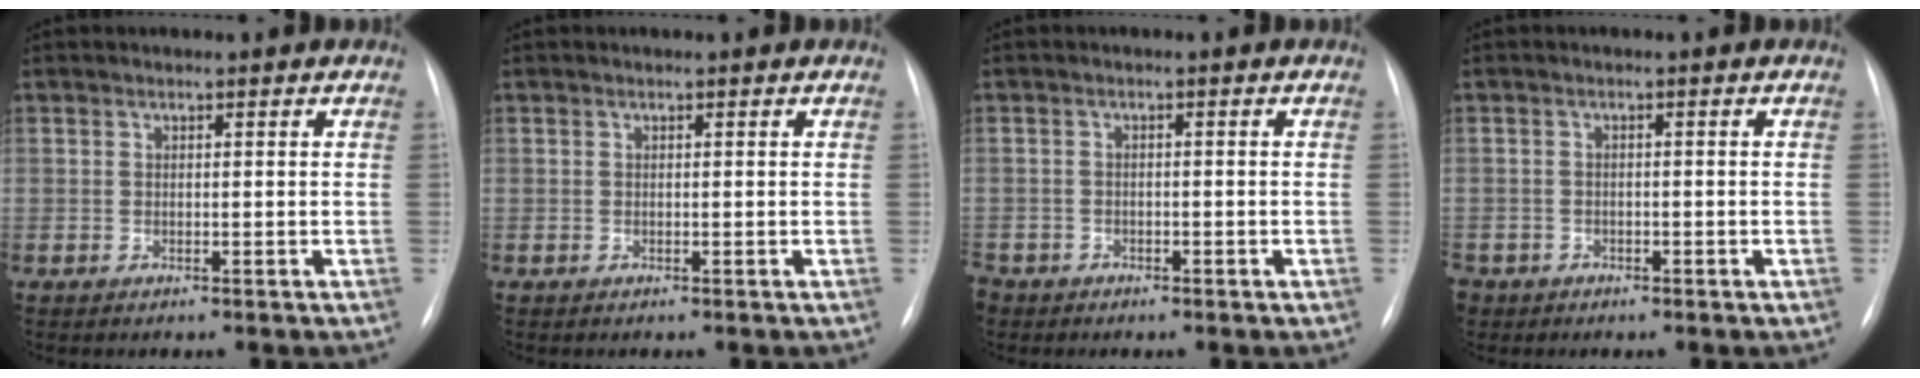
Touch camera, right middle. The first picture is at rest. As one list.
[{"total": 0.0}, {"total": 3.7, "force": [-2.6, 2.5, 0.8], "torque": [-0.021, -0.001, -0.043]}, {"total": 3.8, "force": [-2.4, 2.9, 0.7], "torque": [-0.024, 0.000, -0.039]}]